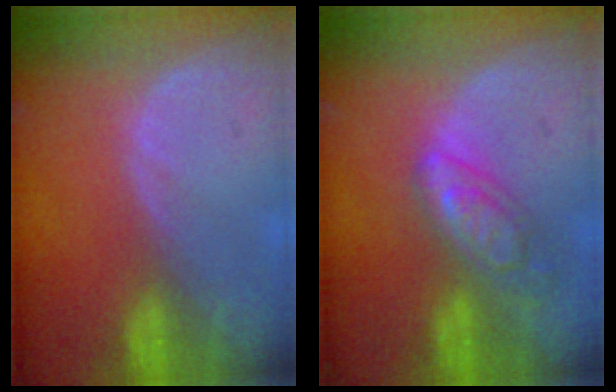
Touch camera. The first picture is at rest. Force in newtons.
{"total": 6.4, "press": 5.6, "slide": 3.1}